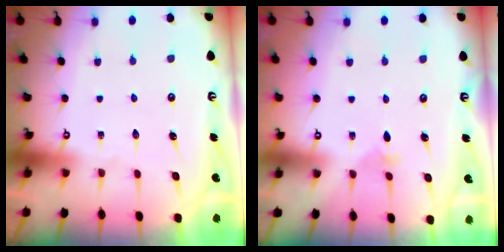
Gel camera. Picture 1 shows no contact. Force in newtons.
{"total": 2.2, "press": 2.2, "slide": 0.6}